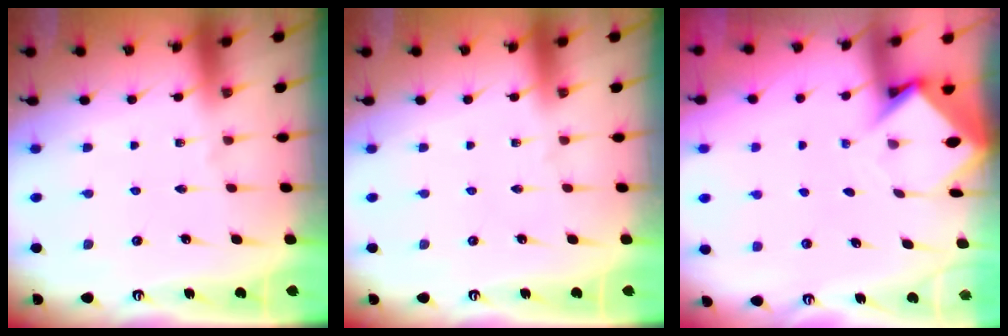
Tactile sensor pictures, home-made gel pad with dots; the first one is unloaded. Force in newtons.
{"total": 0.0}
{"total": 4.0, "press": 4.0, "slide": 0.3}